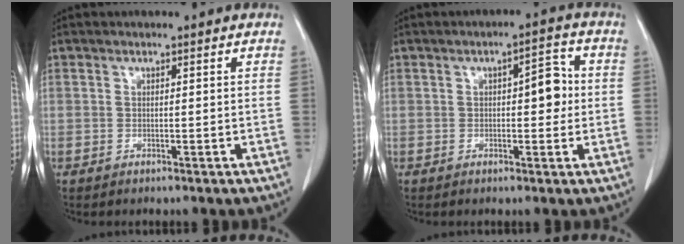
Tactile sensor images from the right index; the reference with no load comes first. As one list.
[{"total": 4.7, "force": [0.3, 2.0, 4.3], "torque": [-0.055, 0.017, 0.002]}]